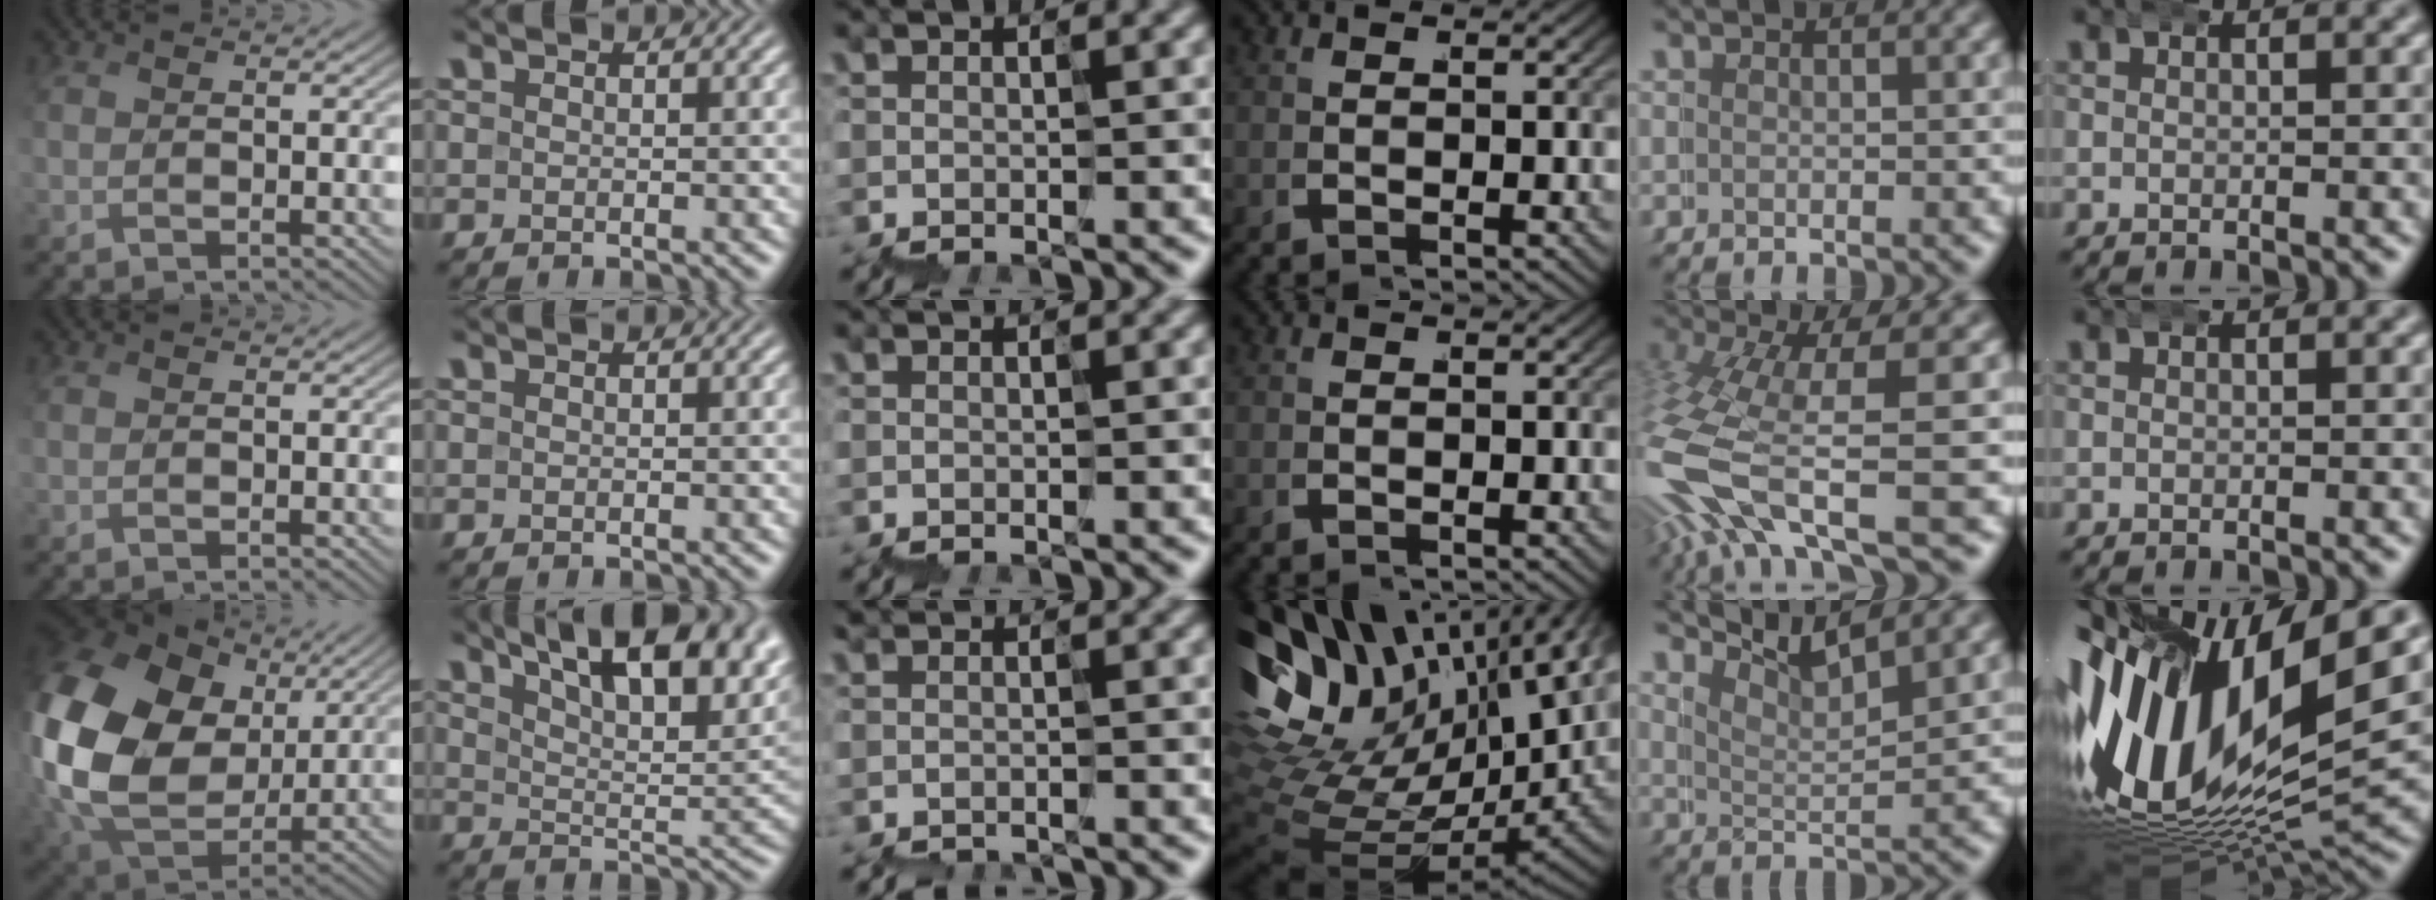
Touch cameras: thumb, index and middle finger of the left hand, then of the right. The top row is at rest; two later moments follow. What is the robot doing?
{"motion": "wrap", "object": "belt"}